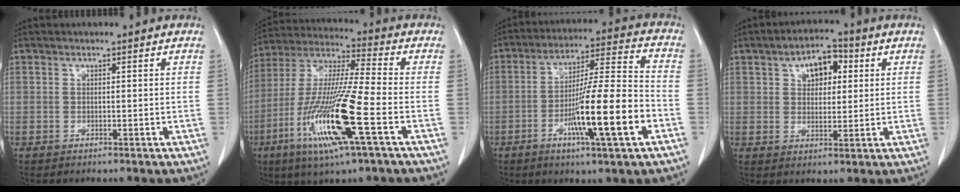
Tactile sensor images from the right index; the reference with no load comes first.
{"total": 18.8, "force": [-6.9, 1.1, 17.5], "torque": [-0.373, -0.028, -0.131]}
{"total": 16.5, "force": [-5.8, 0.9, 15.4], "torque": [-0.264, -0.005, -0.094]}
{"total": 8.0, "force": [2.7, 4.8, 5.9], "torque": [-0.103, 0.024, 0.045]}